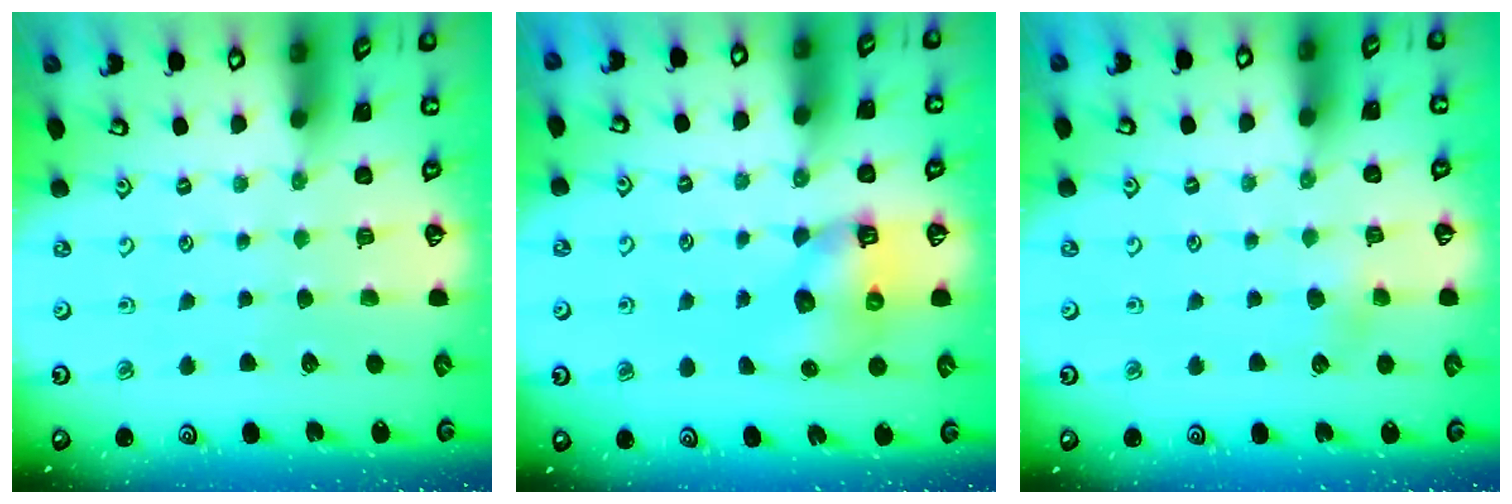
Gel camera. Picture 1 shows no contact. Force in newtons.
{"total": 7.3, "press": 7.2, "slide": 1.0}
{"total": 2.4, "press": 2.4, "slide": 0.4}